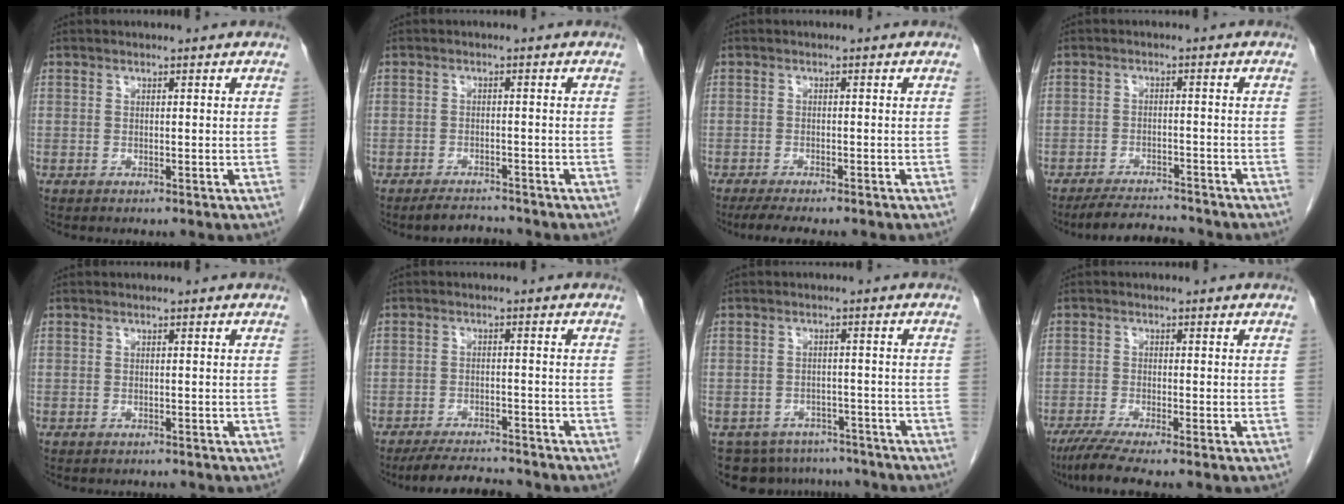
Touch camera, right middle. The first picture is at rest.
{"total": 2.7, "force": [-2.6, 0.4, 0.4], "torque": [-0.009, -0.010, -0.043]}
{"total": 6.7, "force": [-5.5, 0.9, 3.7], "torque": [-0.049, -0.012, -0.081]}
{"total": 6.0, "force": [-5.8, 0.7, 1.3], "torque": [-0.021, -0.010, -0.096]}
{"total": 1.7, "force": [-1.6, 0.6, 0.2], "torque": [-0.007, -0.002, -0.022]}
{"total": 7.3, "force": [-6.8, 1.0, 2.2], "torque": [-0.034, -0.008, -0.109]}
{"total": 10.0, "force": [-8.8, 4.5, 1.0], "torque": [-0.015, 0.012, -0.108]}
{"total": 5.2, "force": [-4.1, -0.5, 3.2], "torque": [-0.059, -0.017, -0.076]}